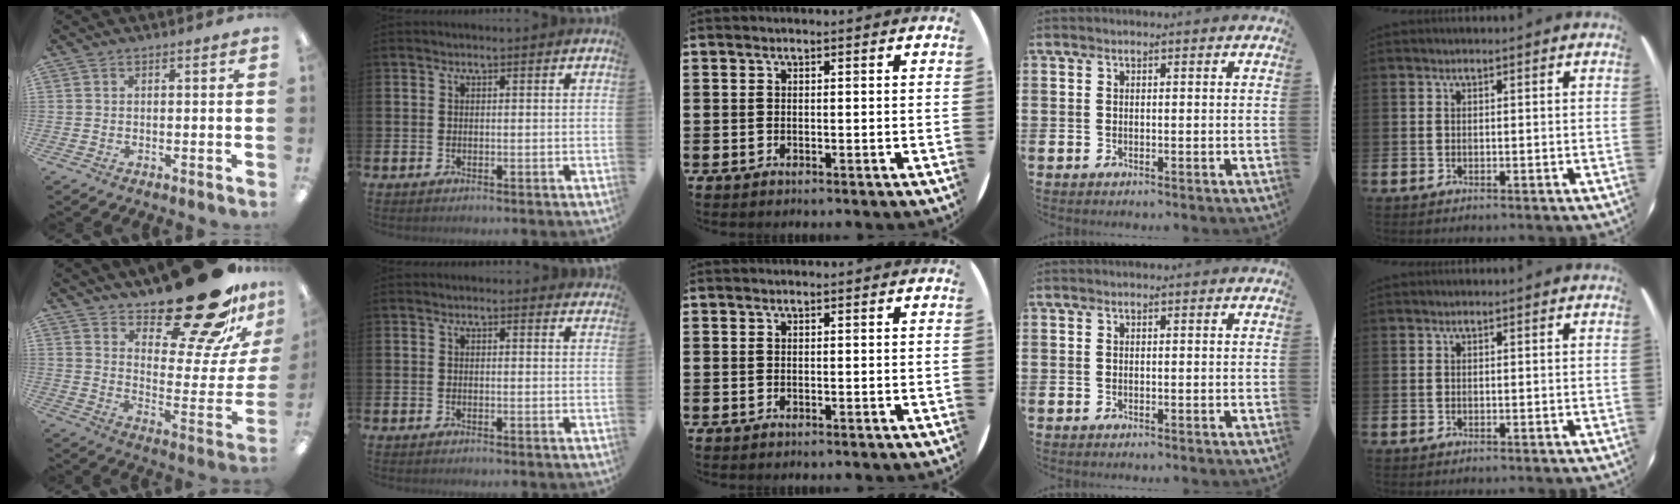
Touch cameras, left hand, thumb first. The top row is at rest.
{"thumb": {"total": 25.8, "force": [19.8, 7.8, 14.5], "torque": [-0.178, -0.142, 0.316]}}